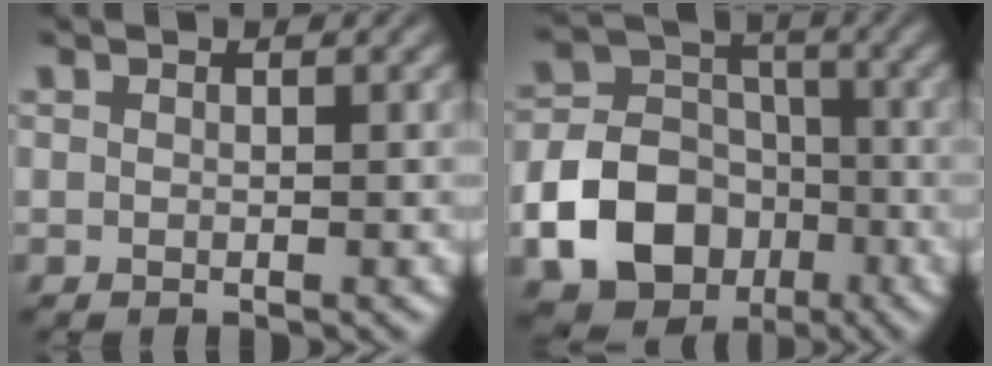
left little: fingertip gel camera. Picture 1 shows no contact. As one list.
[{"total": 12.4, "force": [-4.9, 10.0, 5.4], "torque": [-0.107, -0.033, -0.105]}]